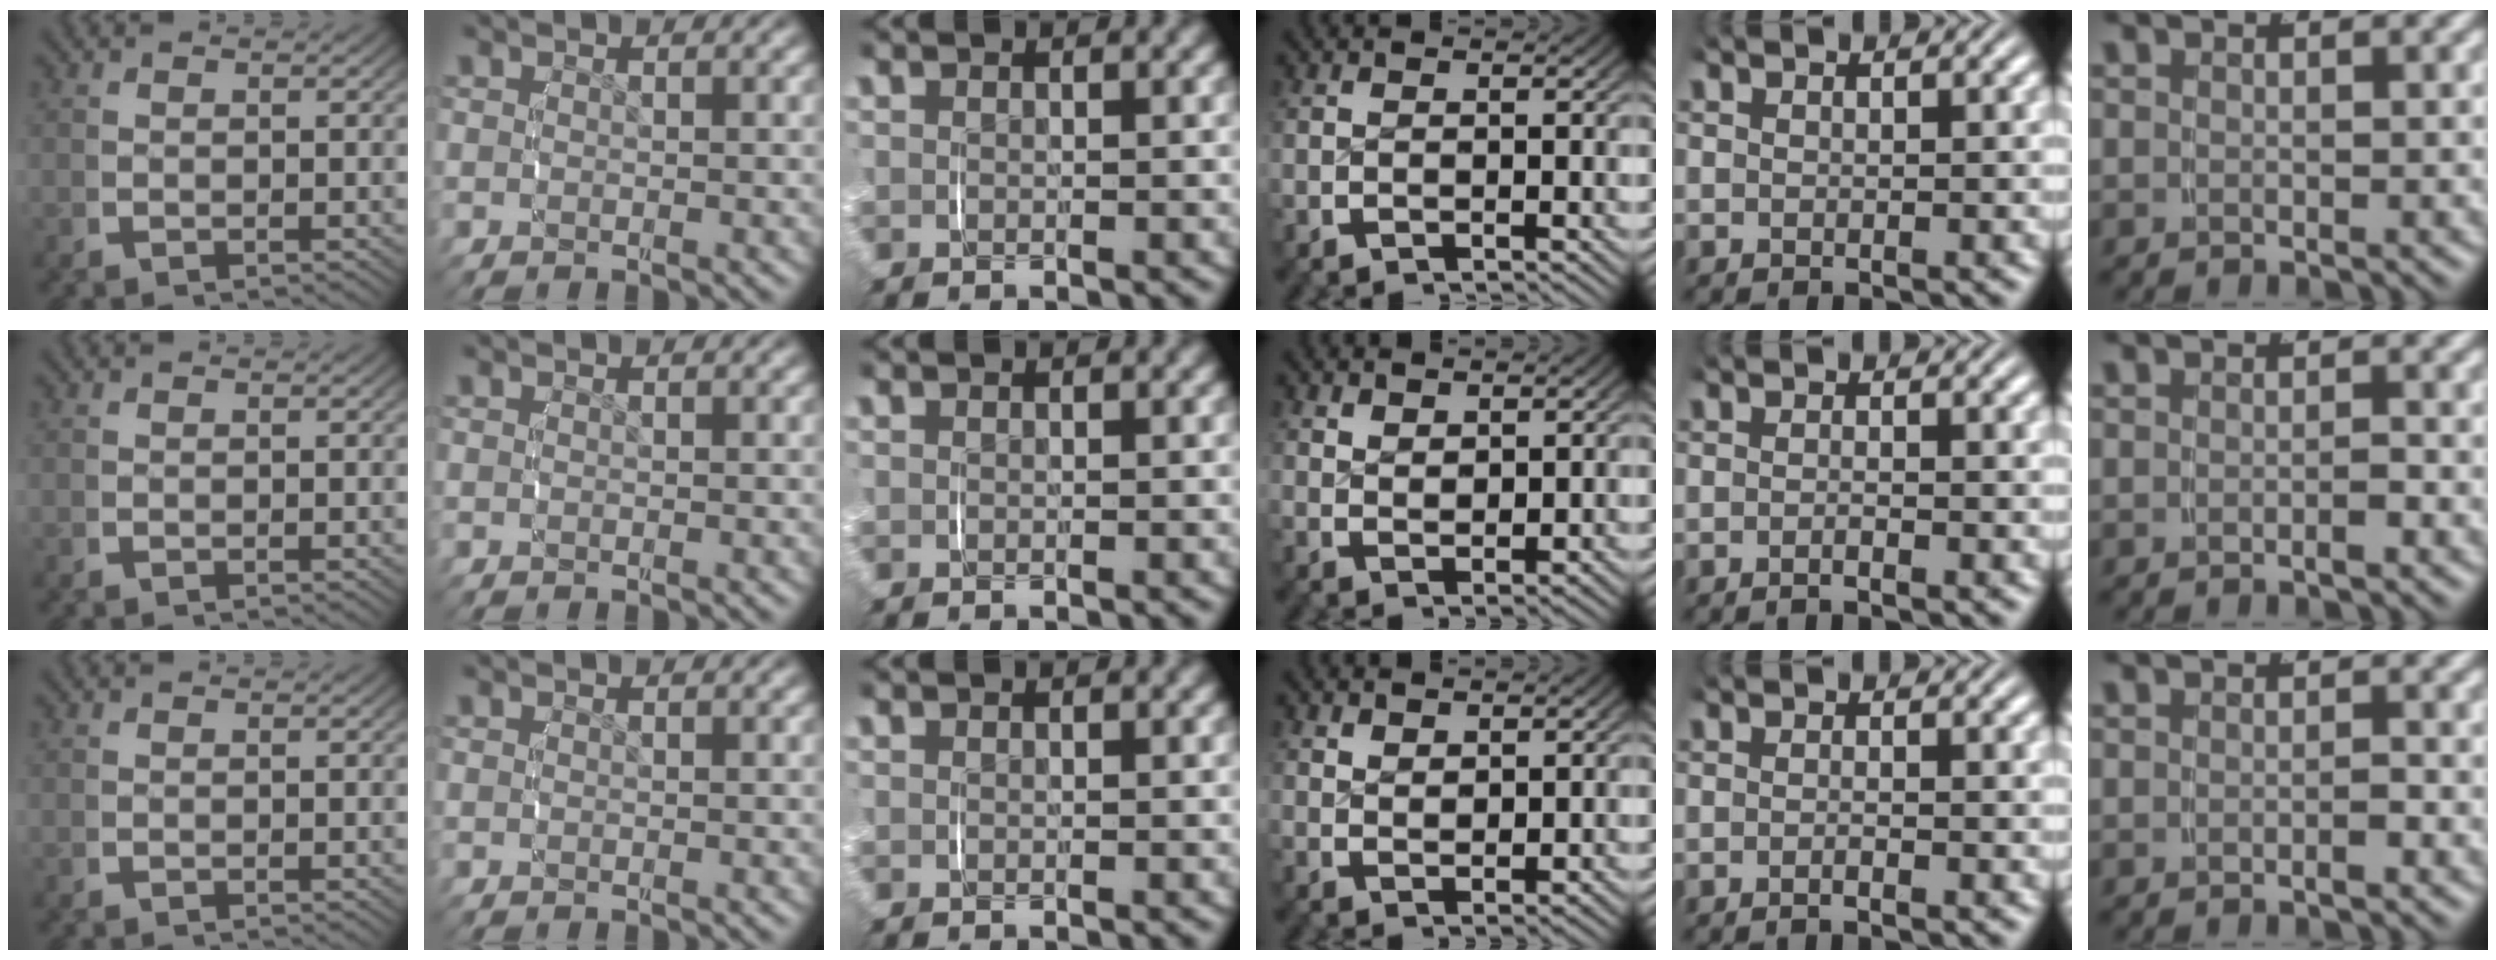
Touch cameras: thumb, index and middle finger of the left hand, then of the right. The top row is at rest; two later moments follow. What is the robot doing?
{"motion": "lift_and_place", "object": "pen bag"}